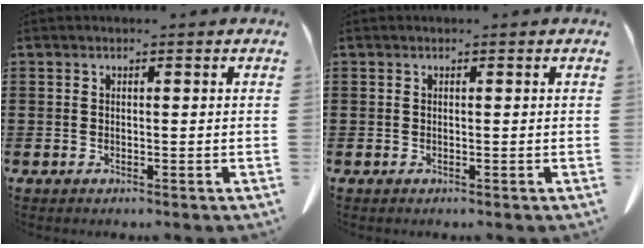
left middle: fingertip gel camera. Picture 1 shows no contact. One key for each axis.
{"total": 0.0}